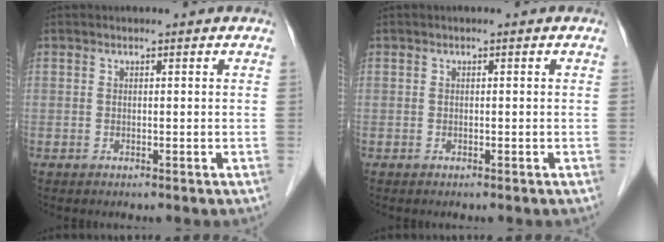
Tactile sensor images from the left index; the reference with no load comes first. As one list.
[{"total": 0.0}]